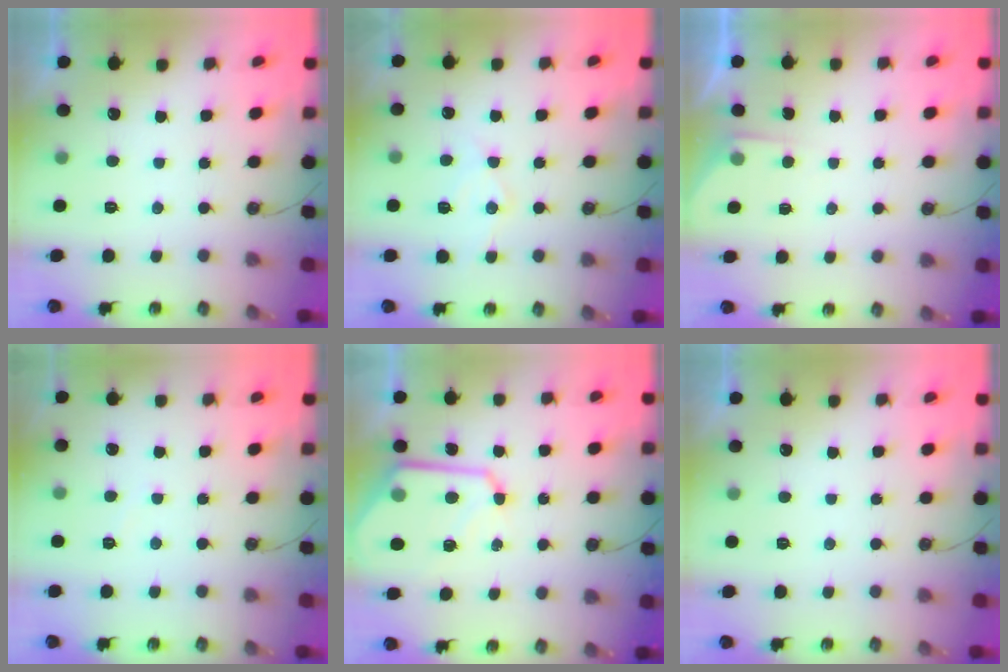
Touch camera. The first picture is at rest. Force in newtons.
{"total": 8.0, "press": 8.0, "slide": 0.6}
{"total": 2.0, "press": 2.0, "slide": 0.3}
{"total": 2.8, "press": 2.8, "slide": 0.4}
{"total": 12.0, "press": 11.9, "slide": 1.1}
{"total": 0.0}